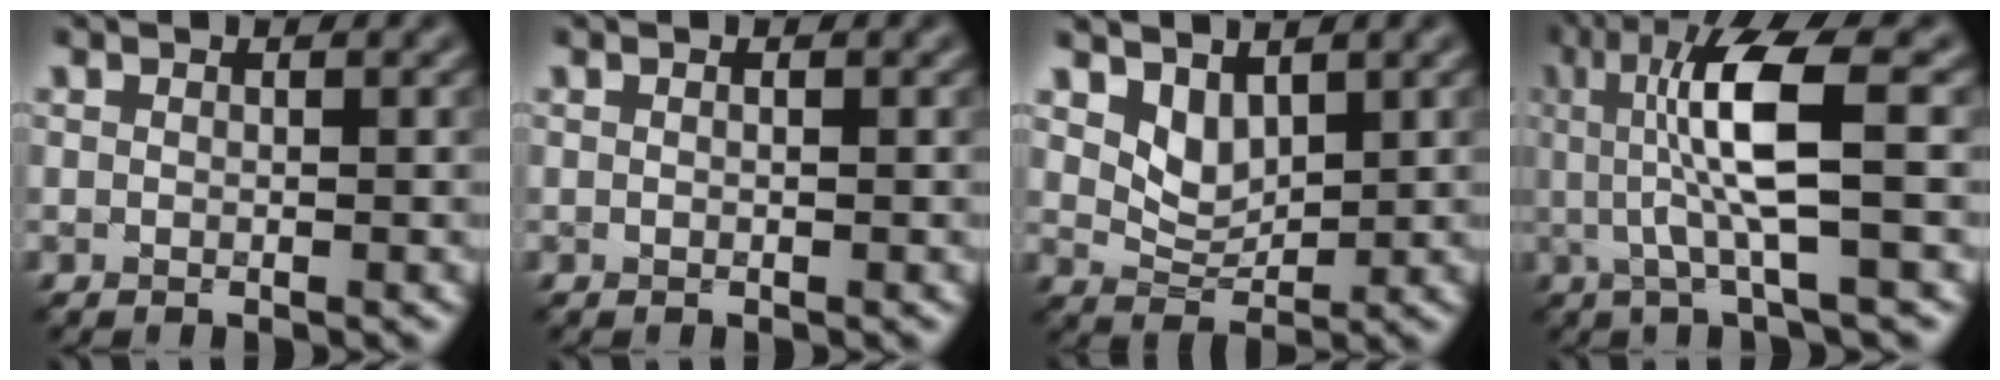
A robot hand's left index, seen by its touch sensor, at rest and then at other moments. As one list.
[{"total": 0.0}, {"total": 2.6, "force": [1.7, 1.5, 1.3], "torque": [-0.030, -0.011, 0.034]}, {"total": 7.7, "force": [0.8, 1.6, 7.5], "torque": [-0.138, 0.002, 0.016]}]